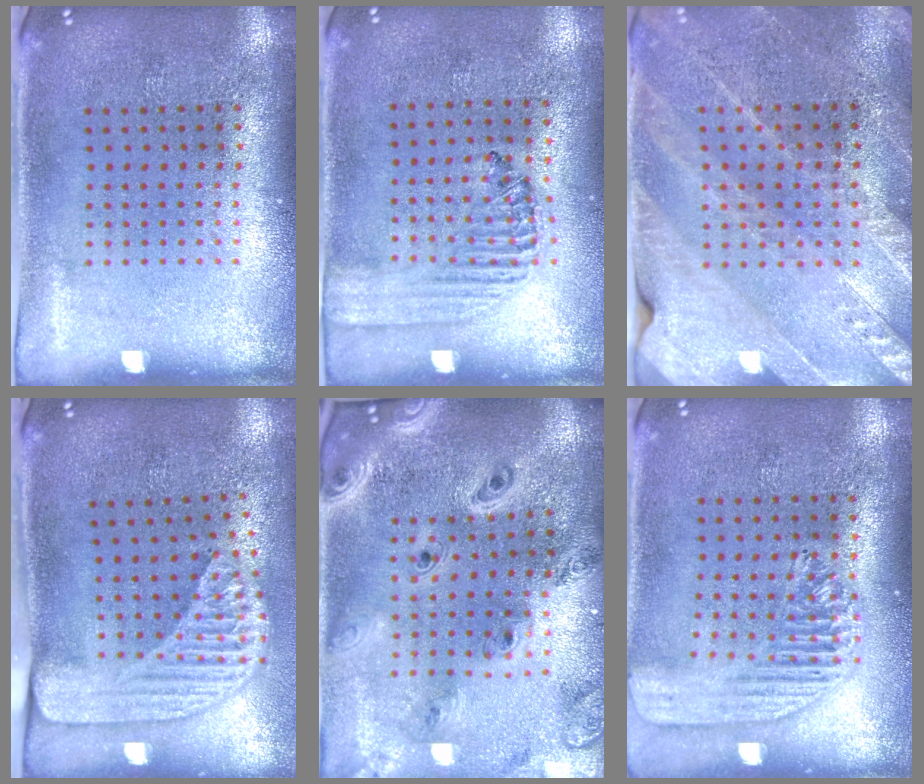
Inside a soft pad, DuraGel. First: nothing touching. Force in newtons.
{"total": 1.3, "press": 1.2, "slide": 0.5}
{"total": 2.6, "press": 2.5, "slide": 0.6}
{"total": 2.3, "press": 1.7, "slide": 1.5}
{"total": 2.9, "press": 2.4, "slide": 1.6}
{"total": 1.7, "press": 1.5, "slide": 0.7}